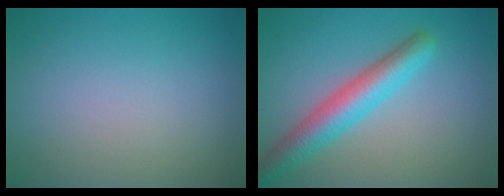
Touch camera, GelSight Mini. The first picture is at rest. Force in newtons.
{"total": 5.0, "press": 5.0, "slide": 0.3}